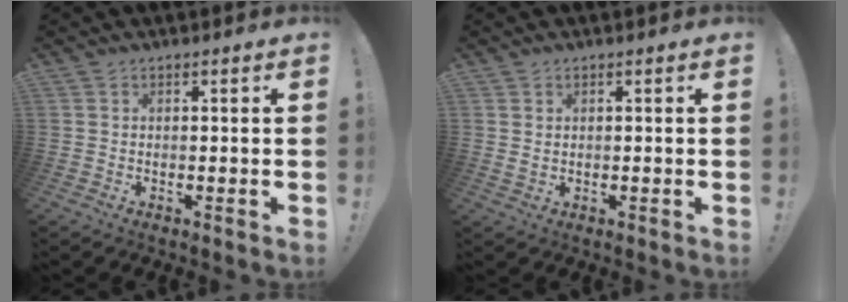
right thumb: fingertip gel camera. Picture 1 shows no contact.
{"total": 1.3, "force": [0.8, 0.7, 0.7], "torque": [-0.014, 0.002, 0.014]}